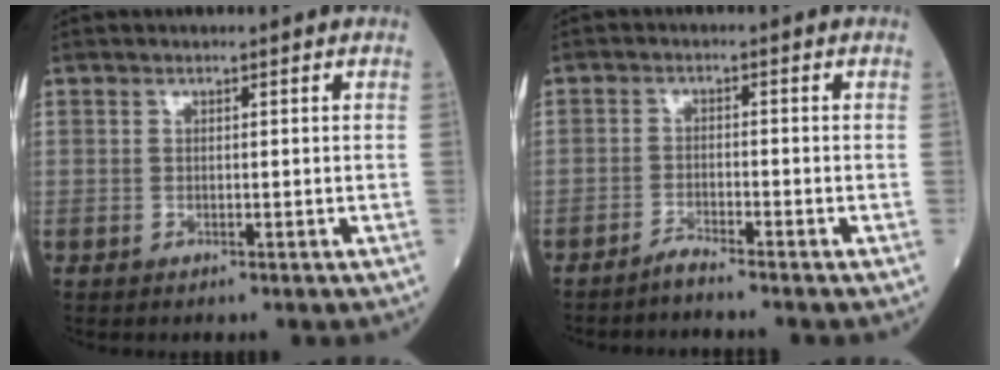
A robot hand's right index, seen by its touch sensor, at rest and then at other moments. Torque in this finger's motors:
{"motor_torque": [-0.10, -0.34, 0.04, 0.02]}